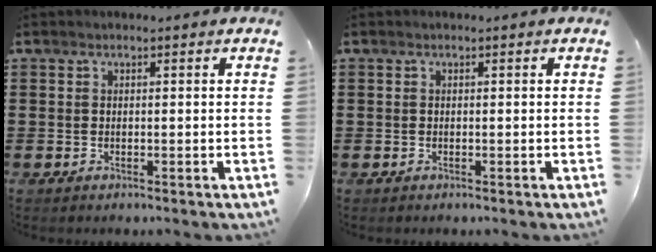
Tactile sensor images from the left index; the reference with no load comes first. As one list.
[{"total": 0.0}]